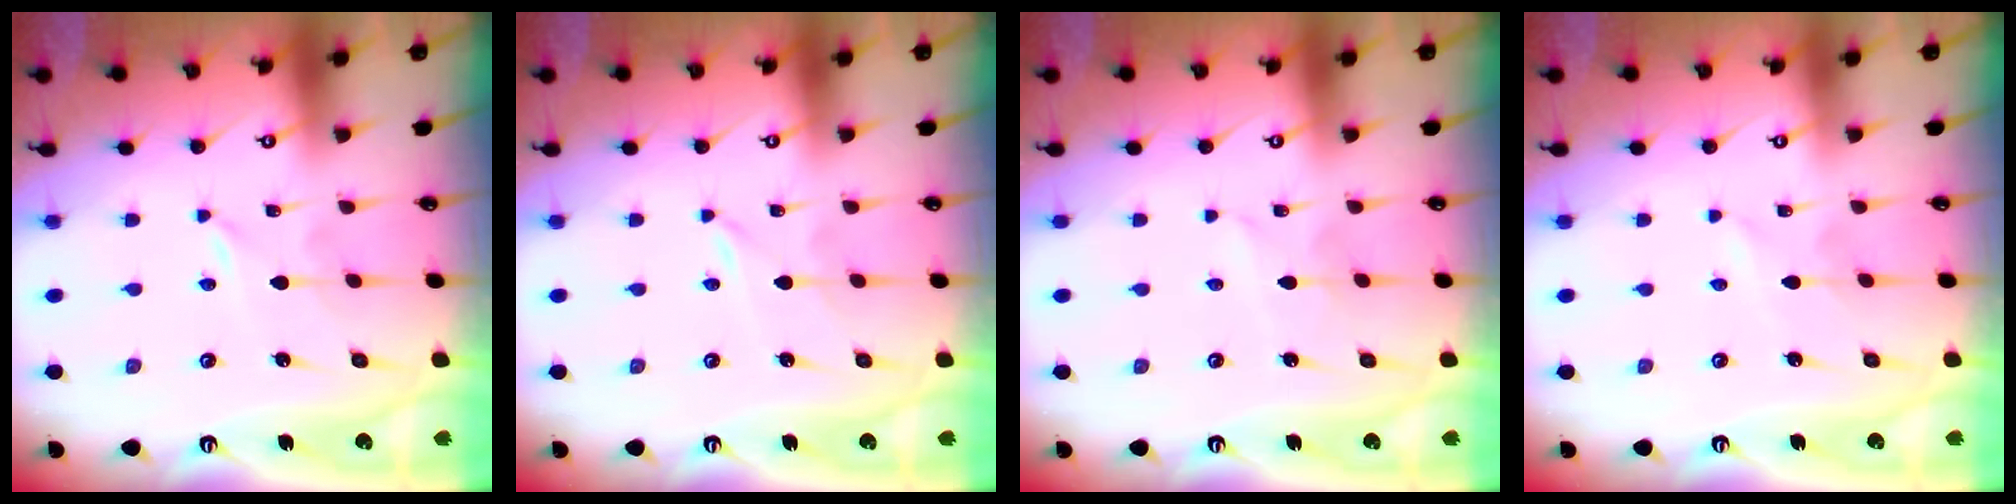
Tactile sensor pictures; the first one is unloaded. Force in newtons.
{"total": 0.0}
{"total": 2.8, "press": 2.8, "slide": 0.3}
{"total": 1.1, "press": 1.1, "slide": 0.2}